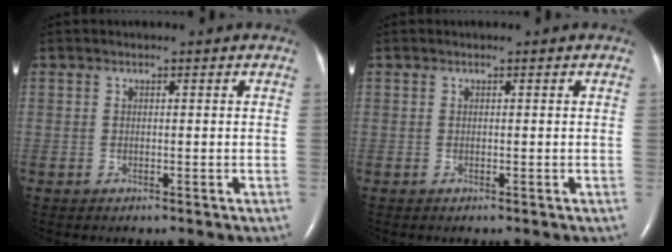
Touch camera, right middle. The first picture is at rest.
{"total": 0.0}